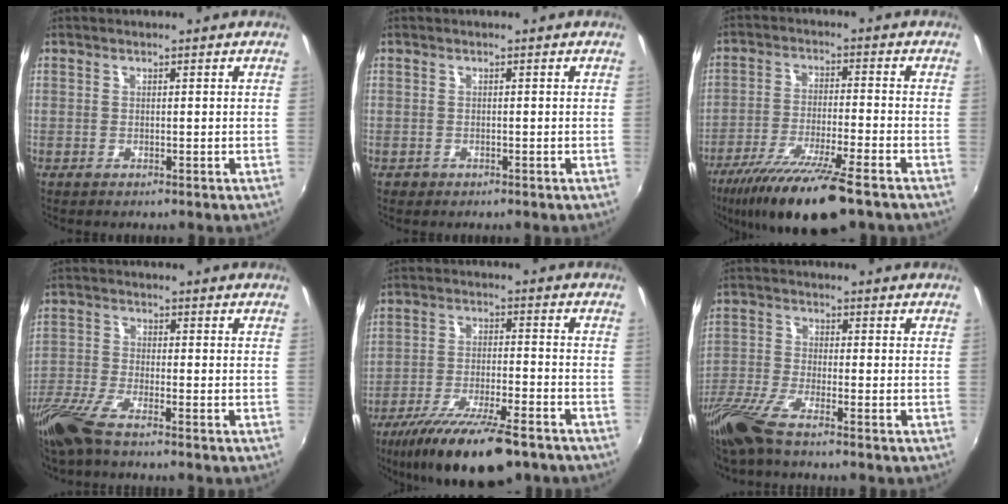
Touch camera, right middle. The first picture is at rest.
{"total": 1.0, "force": [-0.7, 0.7, 0.2], "torque": [-0.007, -0.003, -0.010]}
{"total": 15.4, "force": [-11.2, 1.7, 10.3], "torque": [-0.205, -0.039, -0.195]}
{"total": 7.9, "force": [-6.3, 1.1, 4.6], "torque": [-0.113, -0.023, -0.130]}
{"total": 16.5, "force": [-12.2, 4.0, 10.4], "torque": [-0.202, -0.033, -0.202]}
{"total": 8.5, "force": [-6.9, 0.5, 5.0], "torque": [-0.120, -0.028, -0.137]}